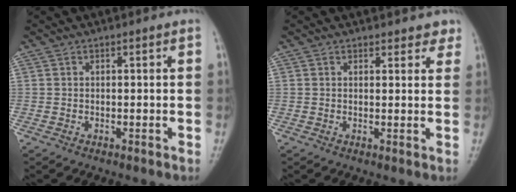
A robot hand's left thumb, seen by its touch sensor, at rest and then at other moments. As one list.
[{"total": 2.6, "force": [2.3, 1.3, 0.5], "torque": [0.023, -0.011, 0.018]}]